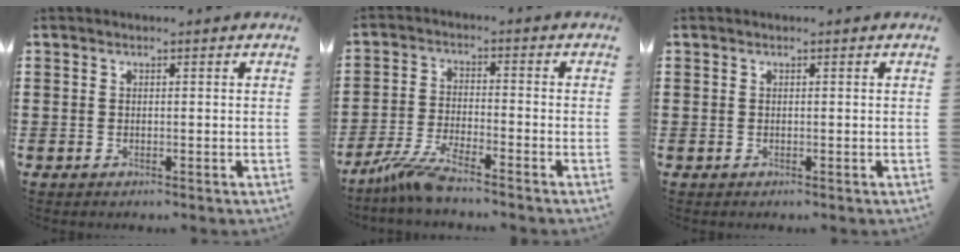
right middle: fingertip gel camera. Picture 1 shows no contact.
{"total": 5.9, "force": [-5.0, 0.0, 3.1], "torque": [-0.084, -0.020, -0.101]}
{"total": 0.0}